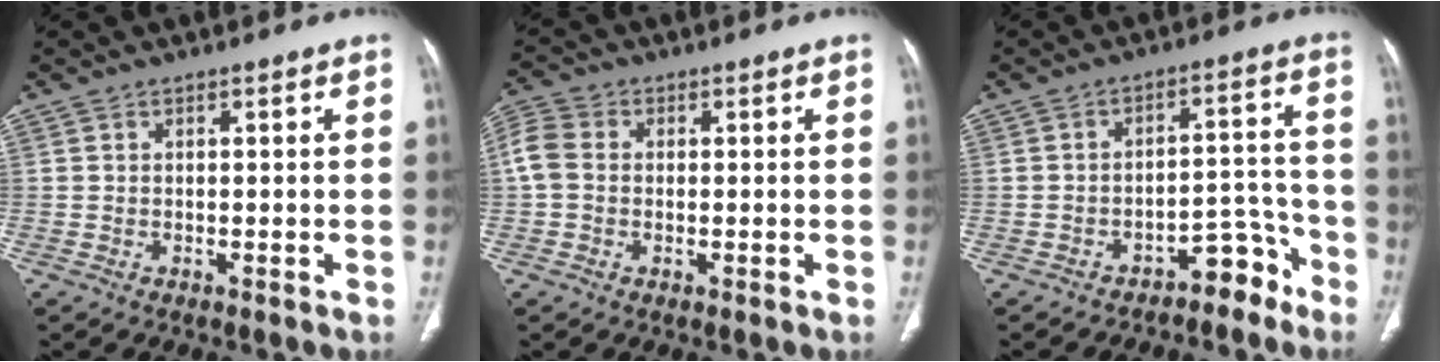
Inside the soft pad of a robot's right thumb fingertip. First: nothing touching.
{"total": 5.7, "force": [0.3, 4.5, 3.4], "torque": [-0.080, 0.016, -0.002]}
{"total": 6.6, "force": [-5.3, 3.2, 2.4], "torque": [-0.004, 0.087, -0.079]}